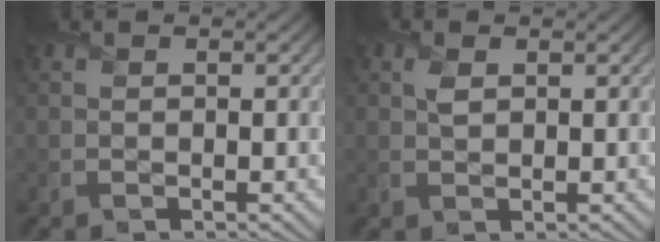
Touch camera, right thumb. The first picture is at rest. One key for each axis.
{"total": 1.5, "fx": 0.7, "fy": 0.9, "fz": 1.0, "tx": -0.026, "ty": 0.002, "tz": 0.013}